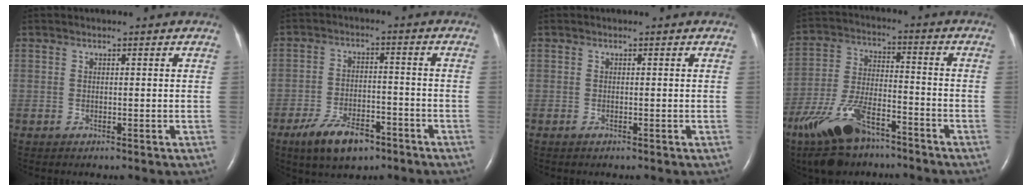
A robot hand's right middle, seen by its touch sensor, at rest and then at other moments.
{"total": 8.7, "force": [-5.7, 3.7, 5.4], "torque": [-0.106, -0.005, -0.096]}
{"total": 0.0}
{"total": 13.4, "force": [-9.2, 4.8, 8.4], "torque": [-0.182, -0.016, -0.171]}